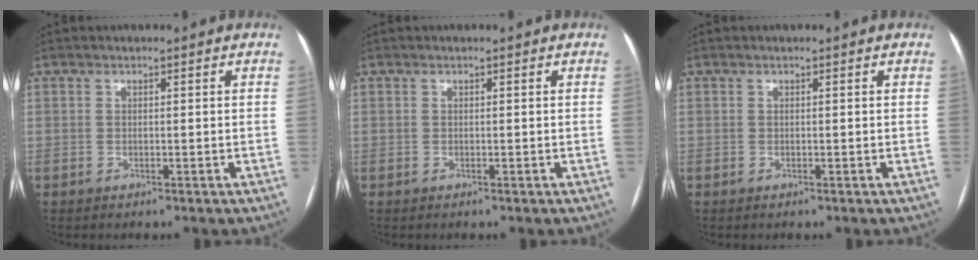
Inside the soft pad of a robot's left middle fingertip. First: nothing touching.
{"total": 0.0}
{"total": 0.0}